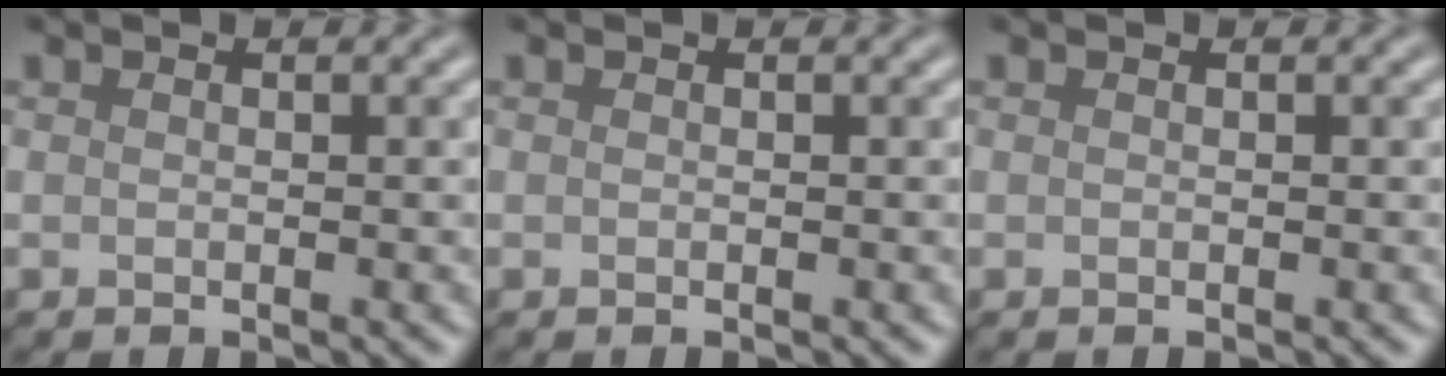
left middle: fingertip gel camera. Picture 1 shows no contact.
{"total": 0.0}
{"total": 0.0}